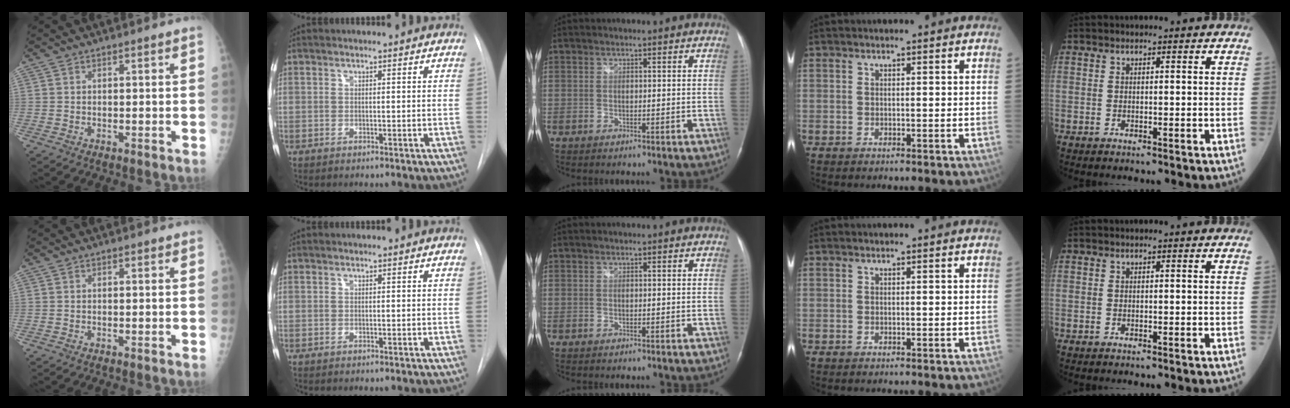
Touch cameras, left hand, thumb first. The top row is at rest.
{}